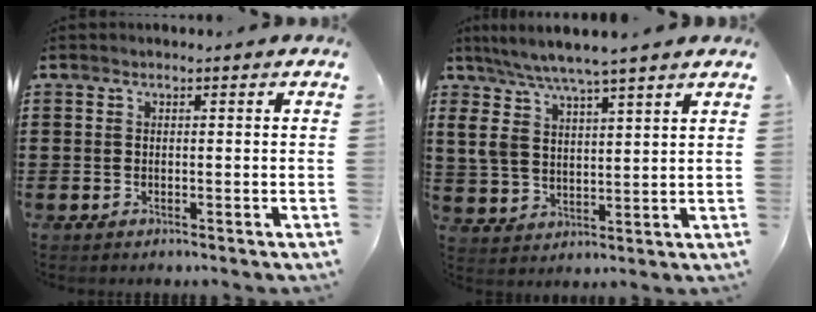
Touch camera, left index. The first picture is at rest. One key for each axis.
{"total": 6.6, "fx": 4.8, "fy": 1.8, "fz": 4.2, "tx": -0.097, "ty": -0.012, "tz": 0.086}